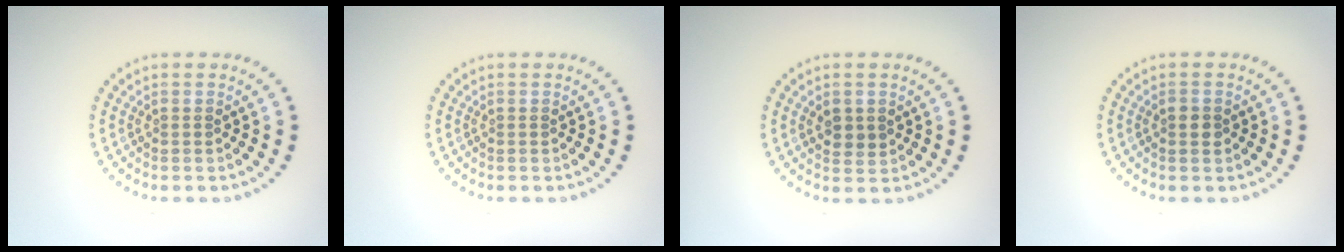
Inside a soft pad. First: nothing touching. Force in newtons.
{"total": 0.0}
{"total": 1.8, "press": 1.7, "slide": 0.4}
{"total": 1.5, "press": 1.5, "slide": 0.1}